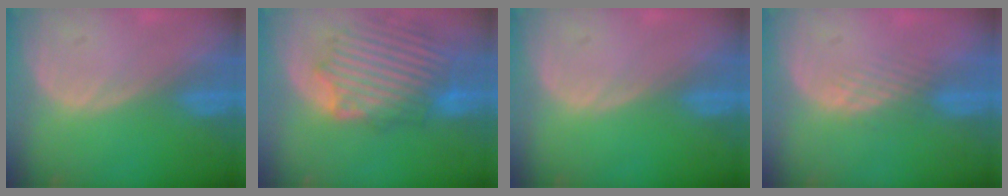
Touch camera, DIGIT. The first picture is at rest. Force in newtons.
{"total": 10.3, "press": 10.0, "slide": 2.3}
{"total": 0.0}
{"total": 2.9, "press": 2.3, "slide": 1.8}